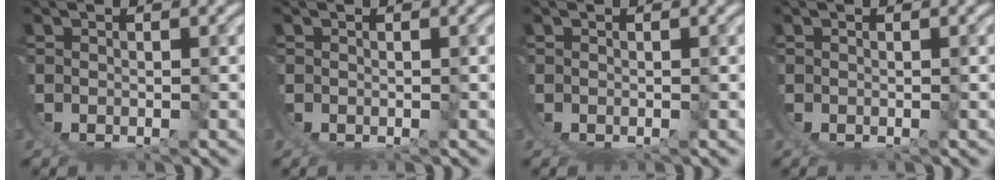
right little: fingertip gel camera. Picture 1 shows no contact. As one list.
[{"total": 0.0}, {"total": 0.0}, {"total": 0.0}]